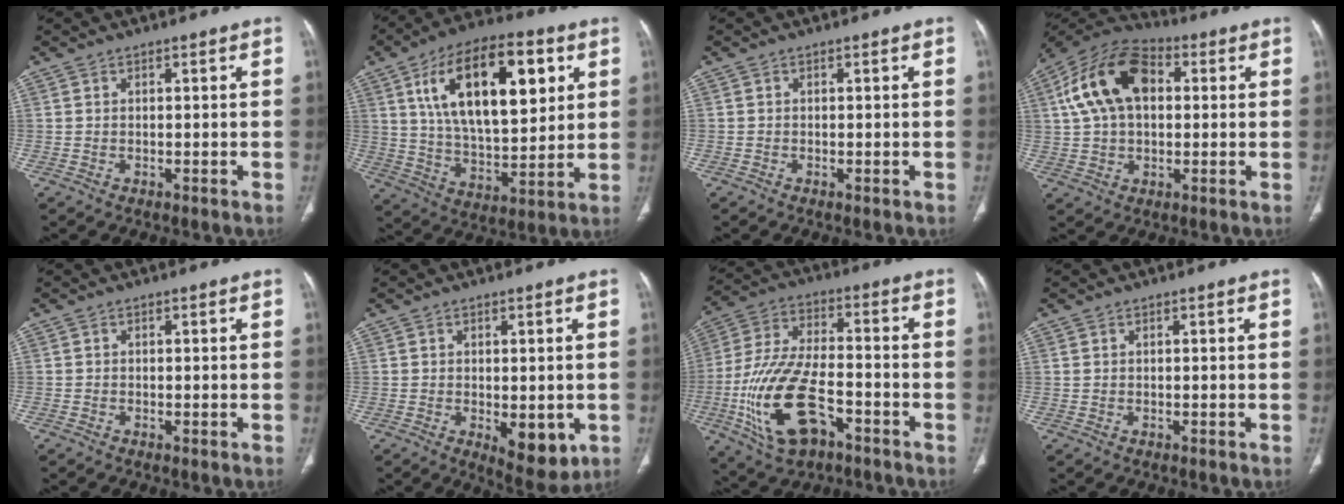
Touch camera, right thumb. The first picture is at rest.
{"total": 23.9, "force": [8.3, 11.3, 19.3], "torque": [-0.295, -0.018, 0.140]}
{"total": 0.0}
{"total": 16.5, "force": [3.5, 10.4, 12.3], "torque": [-0.218, 0.028, 0.054]}
{"total": 0.0}
{"total": 7.9, "force": [-1.9, 3.7, 6.6], "torque": [-0.070, -0.012, -0.015]}
{"total": 18.3, "force": [-7.0, 8.9, 14.4], "torque": [-0.292, 0.029, -0.123]}
{"total": 0.0}